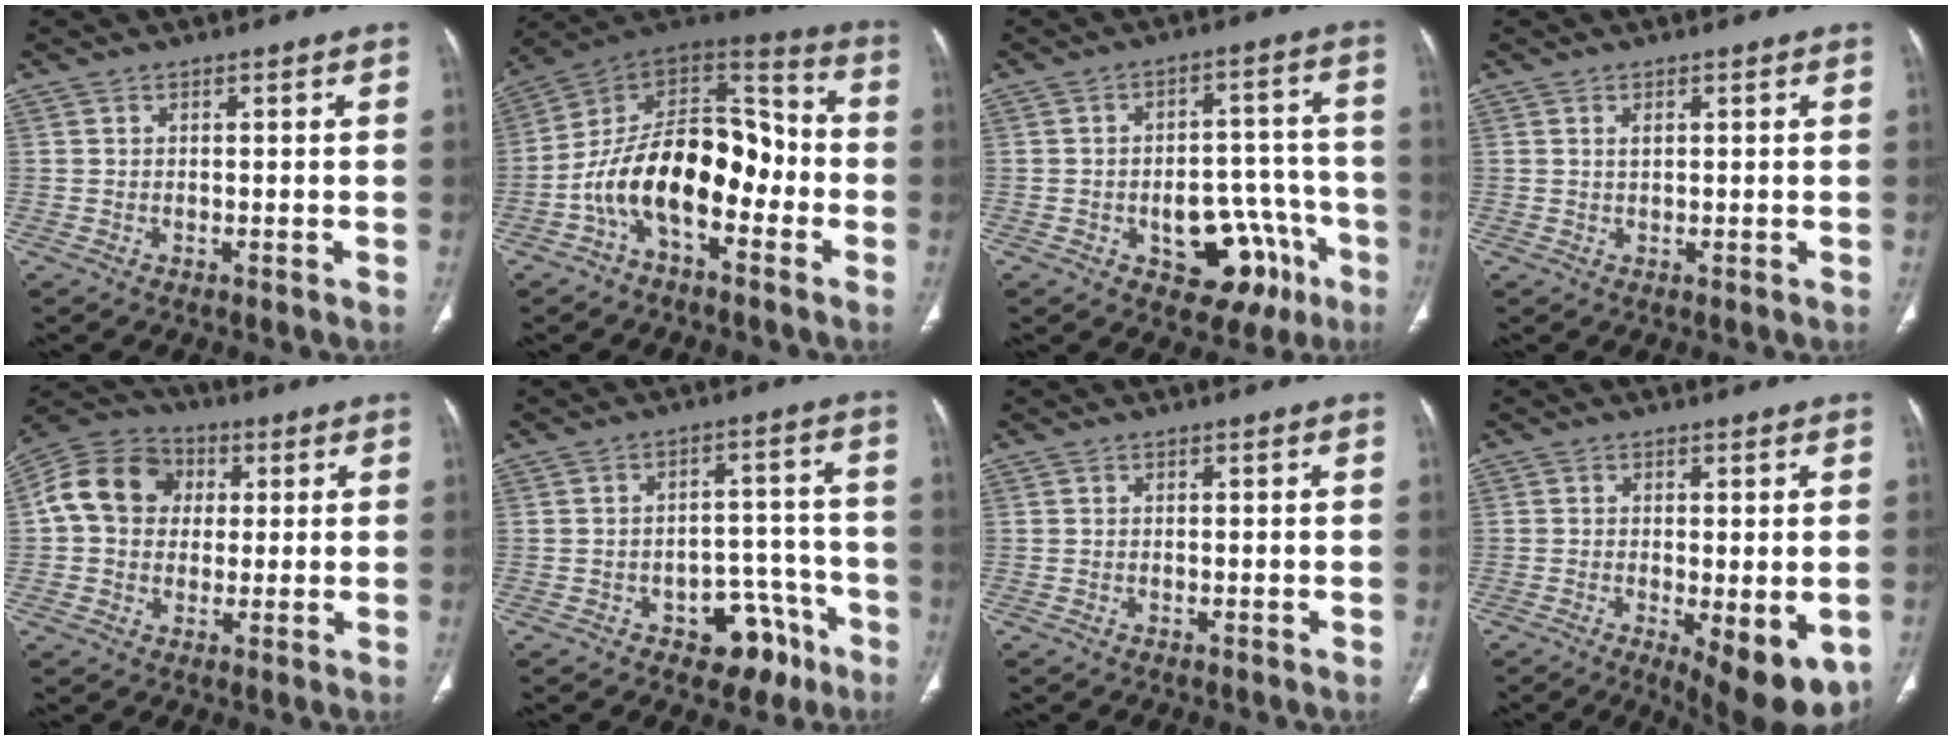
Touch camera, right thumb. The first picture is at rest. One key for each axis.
{"total": 19.4, "fx": -5.6, "fy": 10.7, "fz": 15.2, "tx": -0.228, "ty": 0.081, "tz": -0.102}
{"total": 14.7, "fx": -6.4, "fy": 8.8, "fz": 9.8, "tx": -0.080, "ty": 0.054, "tz": -0.077}
{"total": 1.1, "fx": 0.5, "fy": 0.5, "fz": 0.9, "tx": -0.016, "ty": 0.002, "tz": 0.011}
{"total": 13.0, "fx": 1.9, "fy": 10.9, "fz": 6.9, "tx": -0.114, "ty": 0.021, "tz": 0.022}
{"total": 9.8, "fx": -5.7, "fy": 6.2, "fz": 5.0, "tx": -0.025, "ty": 0.053, "tz": -0.072}
{"total": 0.0}
{"total": 11.2, "fx": -3.8, "fy": 3.9, "fz": 9.7, "tx": -0.130, "ty": -0.021, "tz": -0.048}